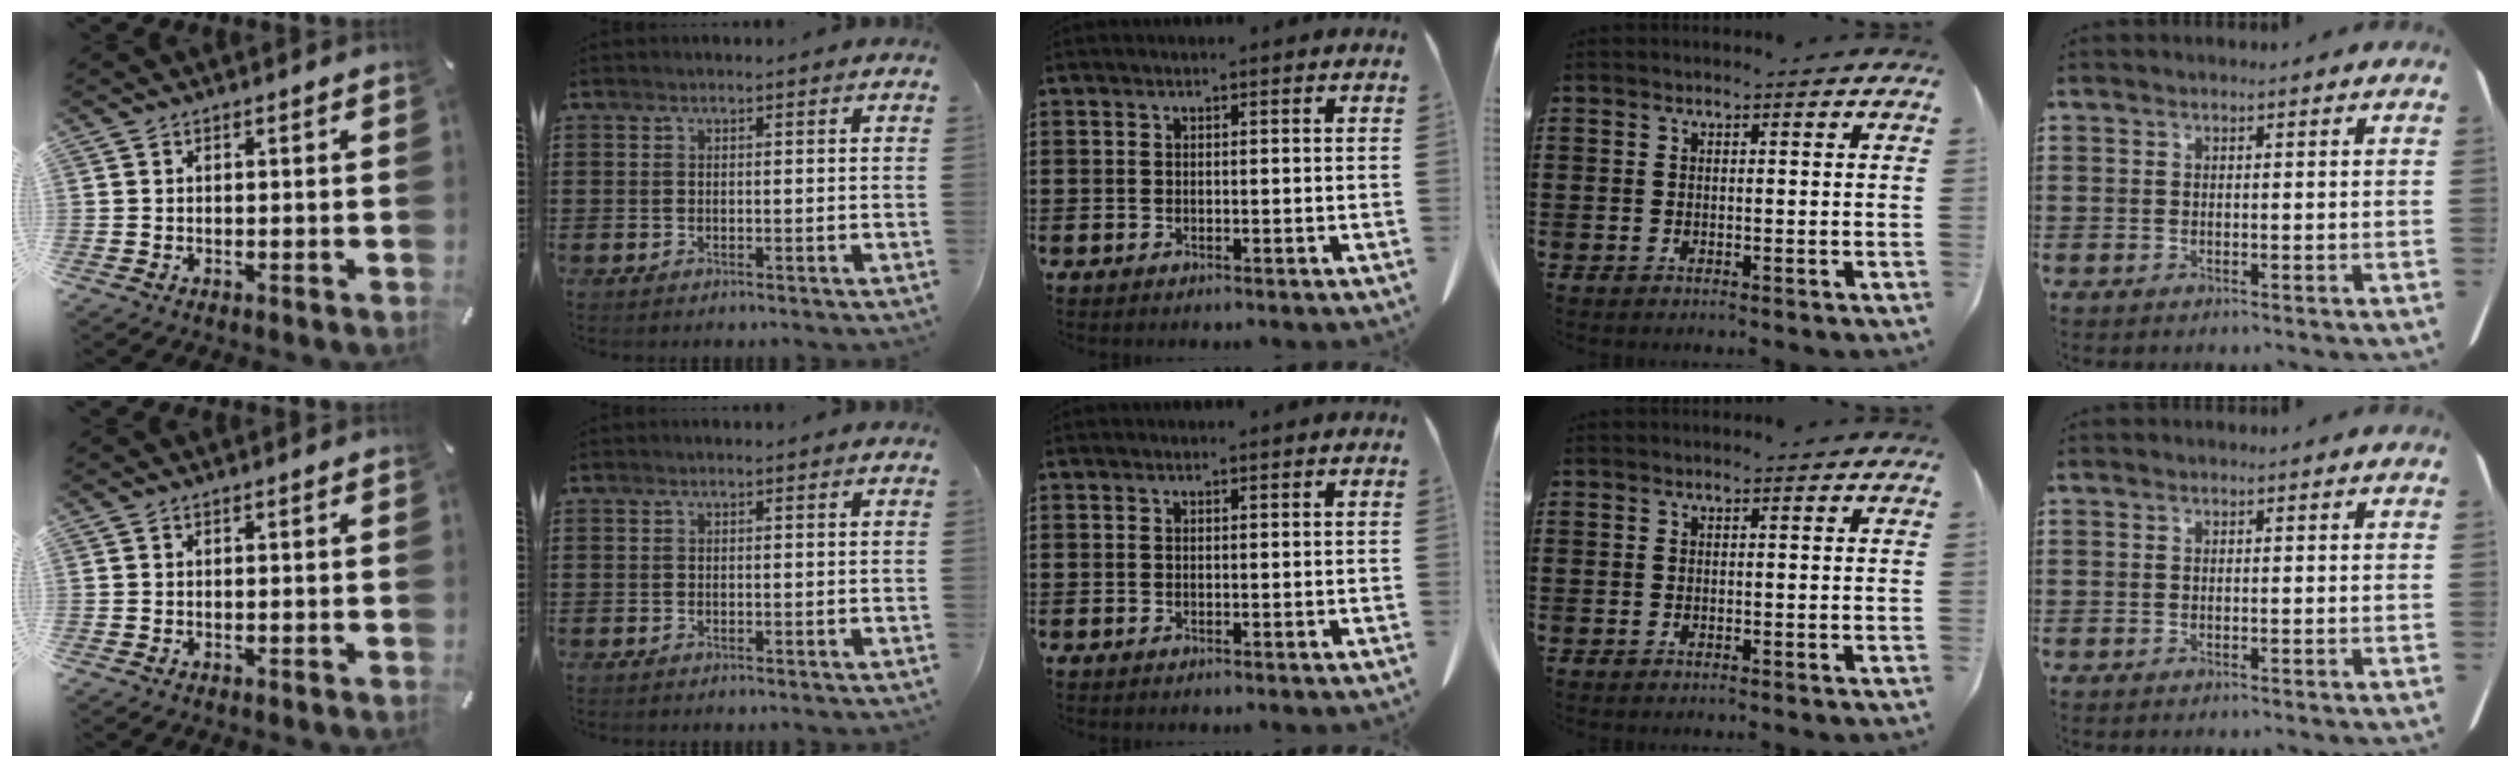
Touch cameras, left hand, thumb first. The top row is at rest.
{}